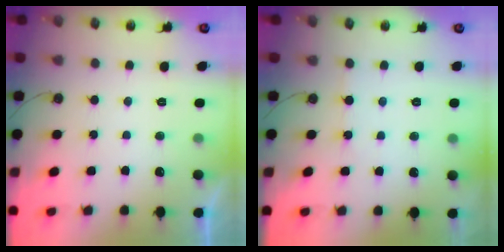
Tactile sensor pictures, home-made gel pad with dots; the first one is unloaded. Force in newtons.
{"total": 2.4, "press": 2.4, "slide": 0.3}